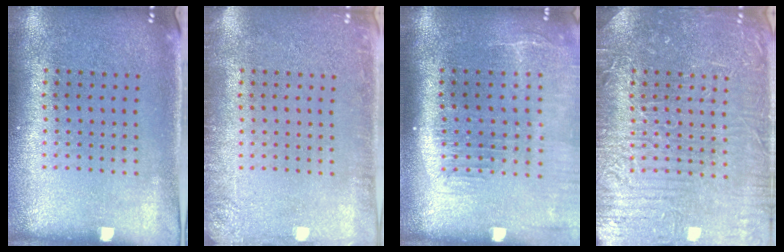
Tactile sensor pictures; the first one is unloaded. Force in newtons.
{"total": 2.0, "press": 2.0, "slide": 0.3}
{"total": 2.1, "press": 1.7, "slide": 1.1}
{"total": 5.0, "press": 5.0, "slide": 0.6}